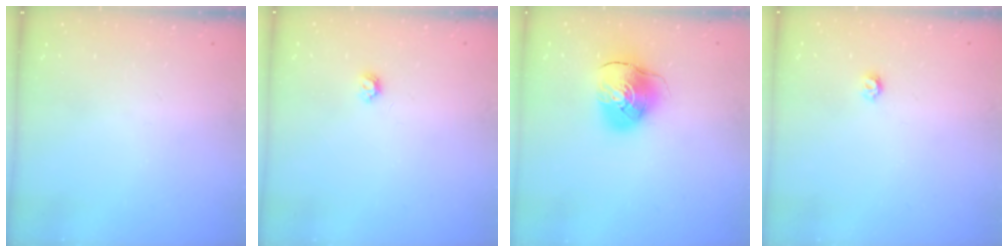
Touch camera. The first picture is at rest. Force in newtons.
{"total": 4.0, "press": 4.0, "slide": 0.6}
{"total": 10.2, "press": 10.1, "slide": 1.4}
{"total": 3.2, "press": 3.2, "slide": 0.3}